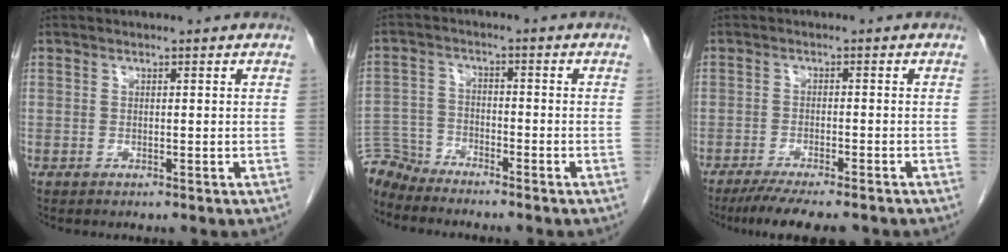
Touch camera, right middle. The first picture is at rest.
{"total": 5.5, "force": [-5.5, 0.5, -0.4], "torque": [0.009, -0.005, -0.105]}
{"total": 9.8, "force": [-8.3, 1.4, 5.0], "torque": [-0.073, -0.015, -0.125]}